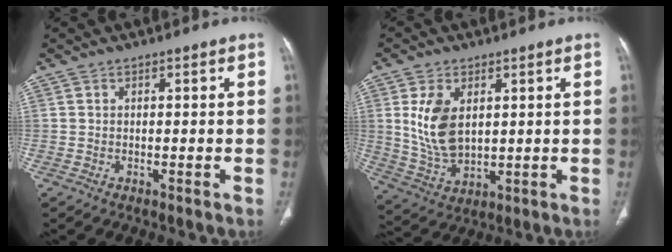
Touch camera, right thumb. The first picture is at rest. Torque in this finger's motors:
{"motor_torque": [-0.60, 0.90, 1.08, 0.33, 0.03]}